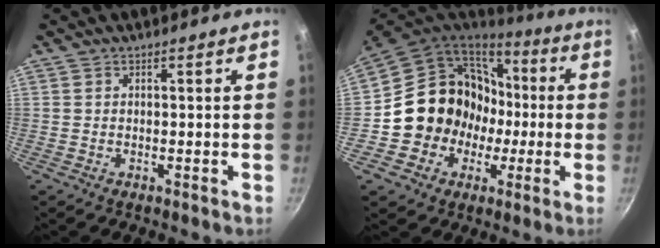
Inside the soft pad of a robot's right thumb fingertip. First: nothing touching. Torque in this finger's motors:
{"motor_torque": [-0.41, 1.14, 0.76, -0.84, 0.13]}